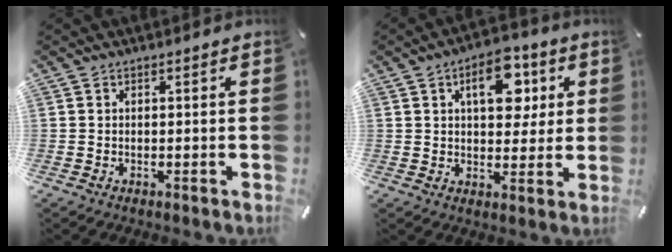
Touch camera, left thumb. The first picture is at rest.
{"total": 12.1, "force": [4.2, 7.3, 8.7], "torque": [-0.107, -0.007, 0.066]}